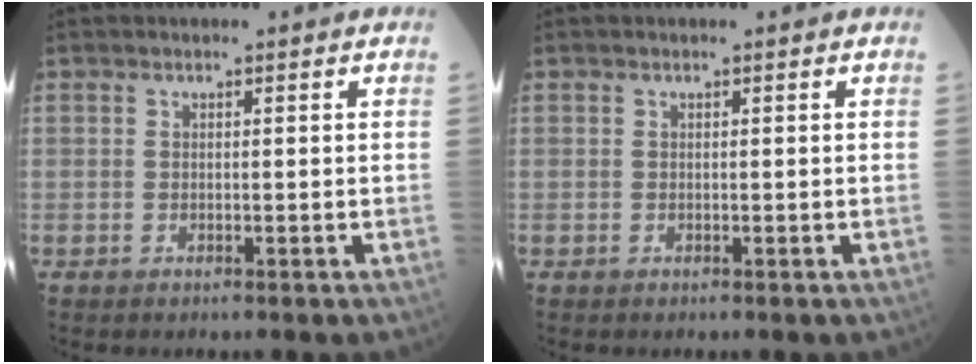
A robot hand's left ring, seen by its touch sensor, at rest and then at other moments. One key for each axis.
{"total": 0.0}